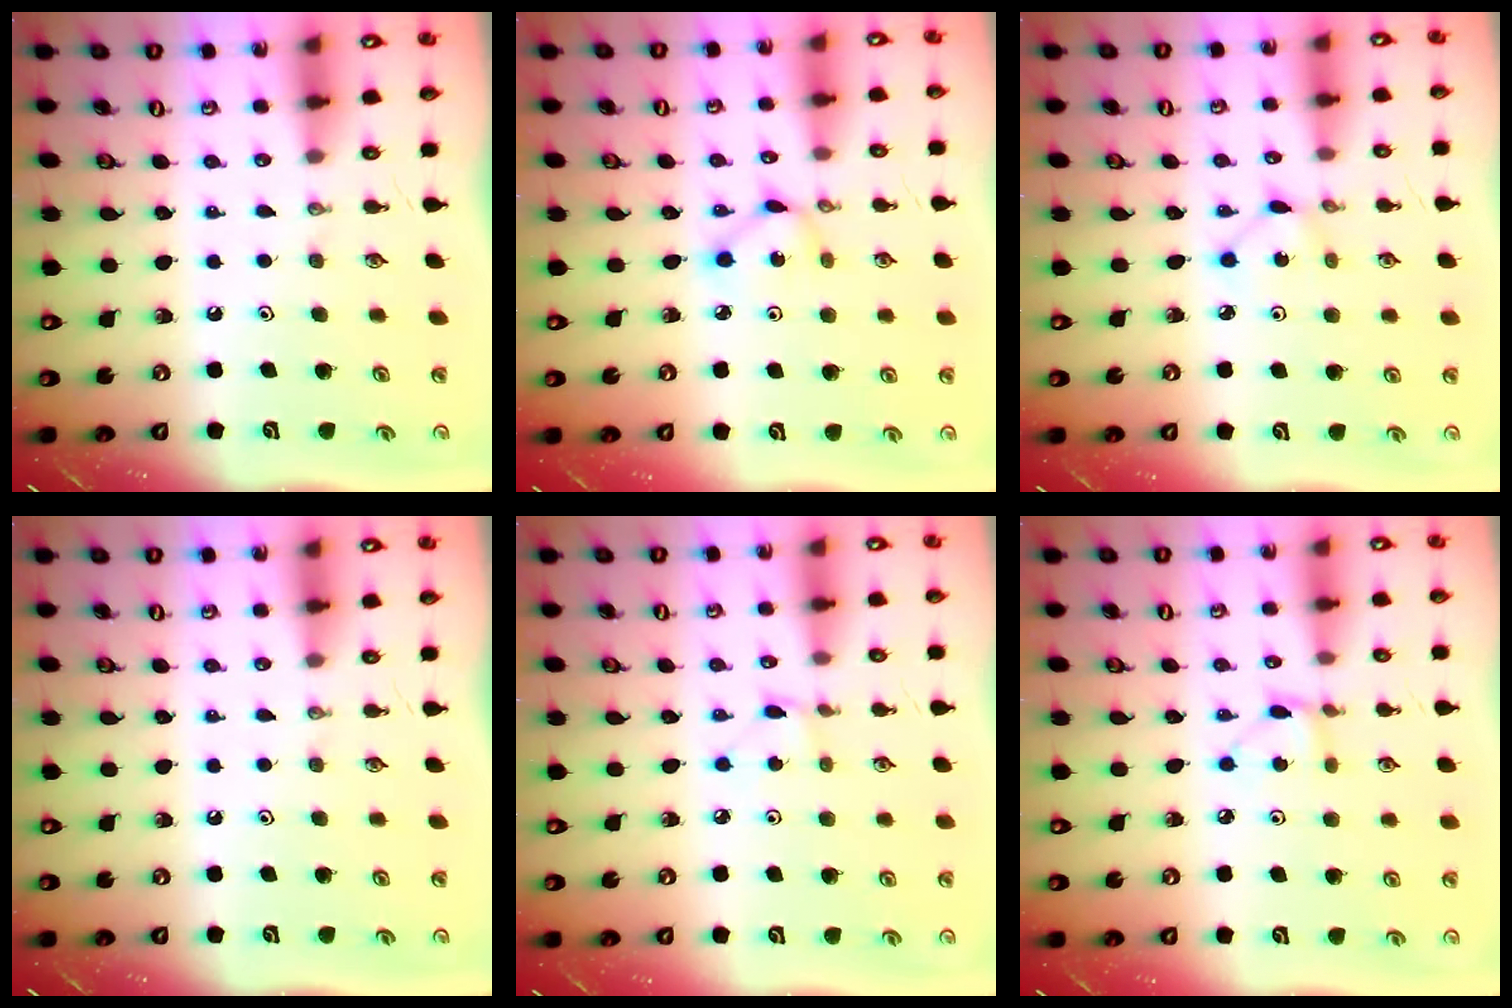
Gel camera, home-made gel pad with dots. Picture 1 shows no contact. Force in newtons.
{"total": 2.8, "press": 2.8, "slide": 0.1}
{"total": 1.6, "press": 1.5, "slide": 0.2}
{"total": 0.0}
{"total": 1.4, "press": 1.4, "slide": 0.2}
{"total": 3.5, "press": 3.5, "slide": 0.4}